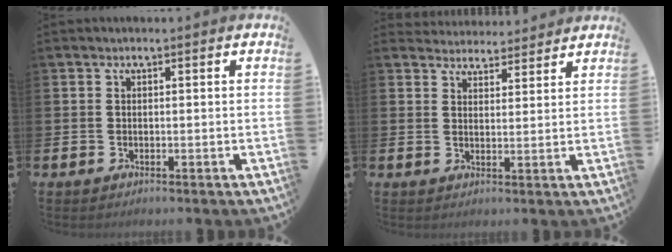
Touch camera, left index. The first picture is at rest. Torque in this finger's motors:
{"motor_torque": [0.48, -0.58, 0.10, 0.00]}